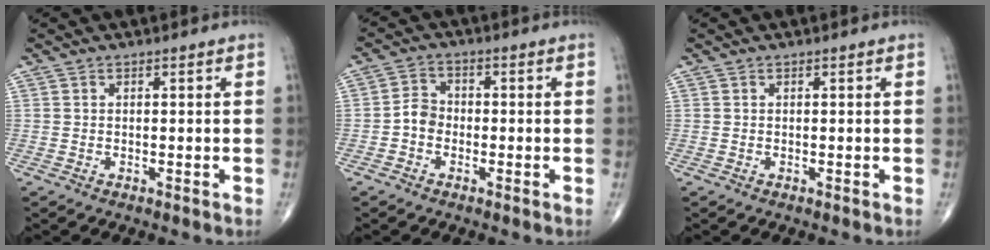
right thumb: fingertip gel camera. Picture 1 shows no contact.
{"total": 3.7, "force": [-1.2, 3.0, 1.8], "torque": [-0.019, 0.015, -0.032]}
{"total": 0.0}